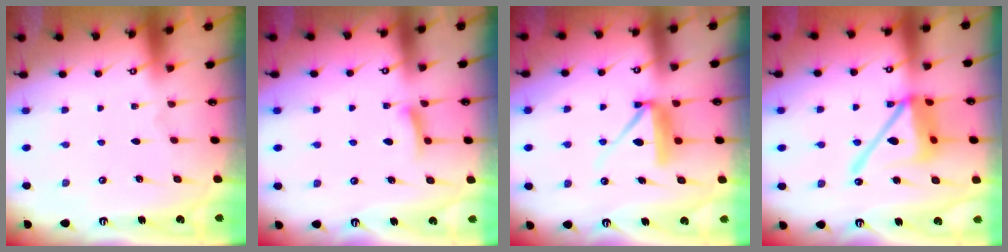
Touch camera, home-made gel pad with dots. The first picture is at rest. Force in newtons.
{"total": 6.5, "press": 6.4, "slide": 0.9}
{"total": 8.9, "press": 8.8, "slide": 0.5}
{"total": 16.5, "press": 16.4, "slide": 1.9}